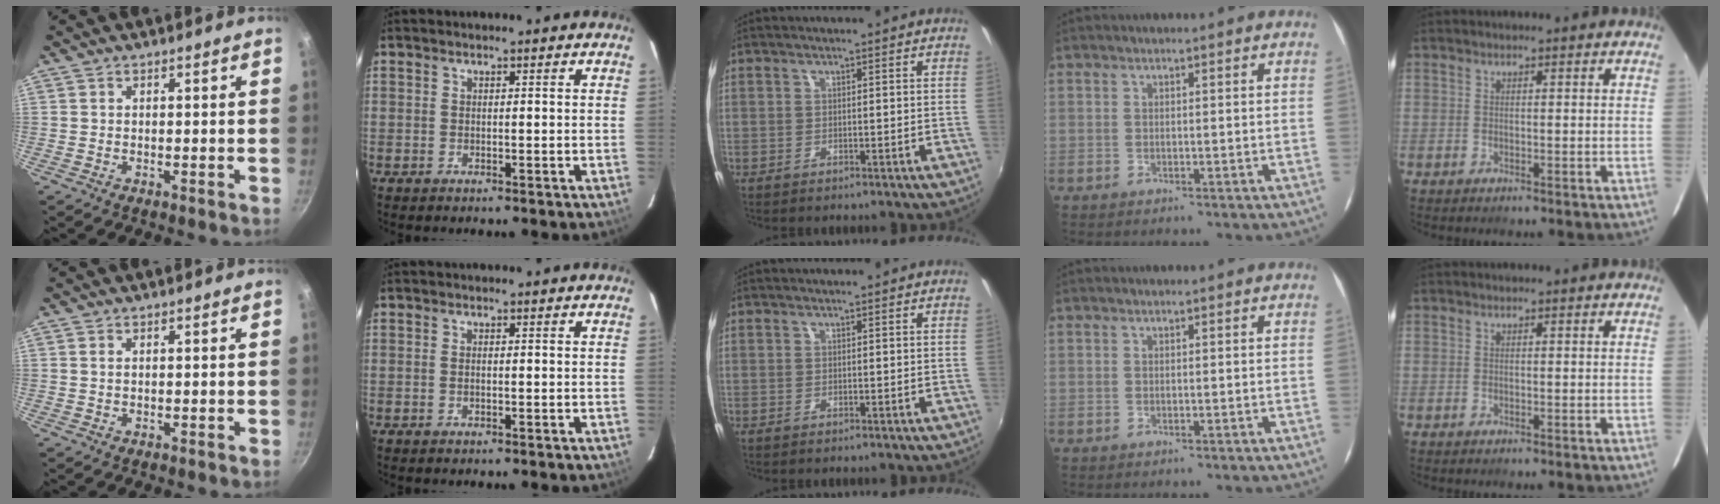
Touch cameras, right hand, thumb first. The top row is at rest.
{"thumb": {"total": 0.6, "force": [0.2, 0.4, 0.5], "torque": [-0.009, 0.001, 0.003]}, "index": {"total": 0.6, "force": [-0.1, 0.2, 0.5], "torque": [-0.012, 0.001, -0.003]}}